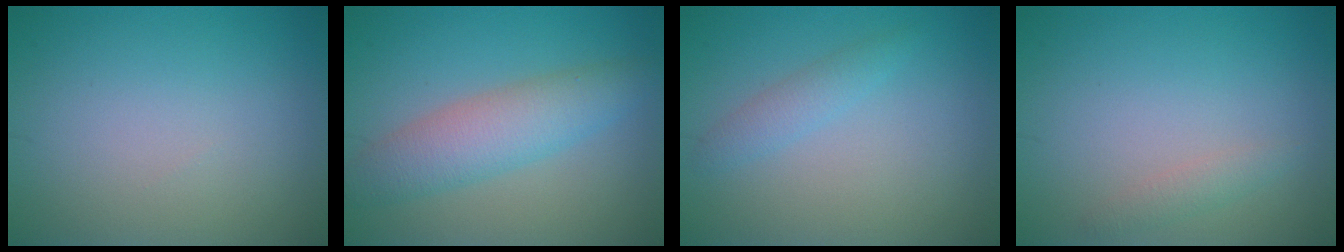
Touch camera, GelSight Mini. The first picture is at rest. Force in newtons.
{"total": 4.8, "press": 4.8, "slide": 0.2}
{"total": 1.7, "press": 1.6, "slide": 0.0}
{"total": 1.1, "press": 1.1, "slide": 0.1}